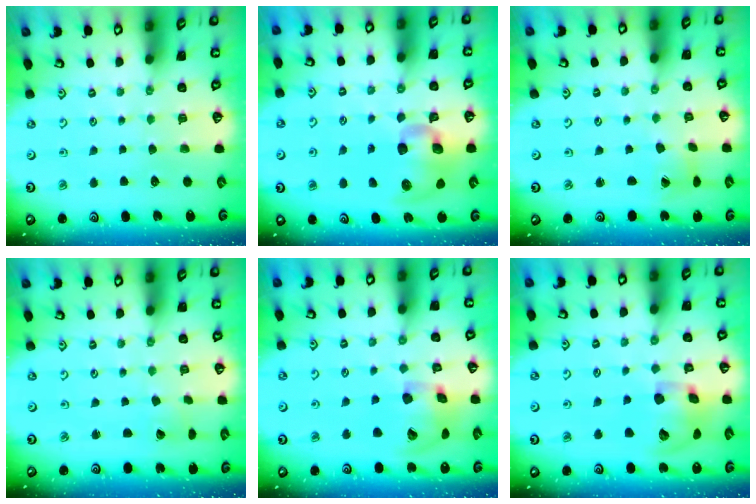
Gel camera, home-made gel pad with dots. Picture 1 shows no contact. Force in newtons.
{"total": 13.3, "press": 13.2, "slide": 2.0}
{"total": 2.5, "press": 2.5, "slide": 0.4}
{"total": 1.5, "press": 1.5, "slide": 0.2}
{"total": 16.4, "press": 16.3, "slide": 2.4}
{"total": 15.0, "press": 14.8, "slide": 2.3}